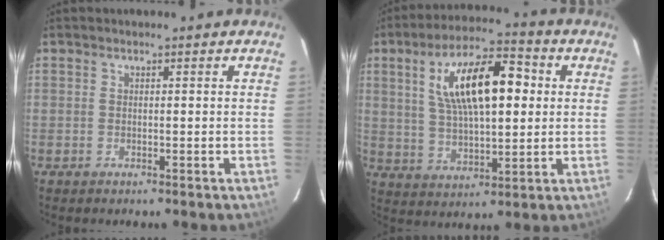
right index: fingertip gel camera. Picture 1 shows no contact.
{"total": 16.2, "force": [3.9, 6.4, 14.4], "torque": [-0.250, 0.026, 0.071]}